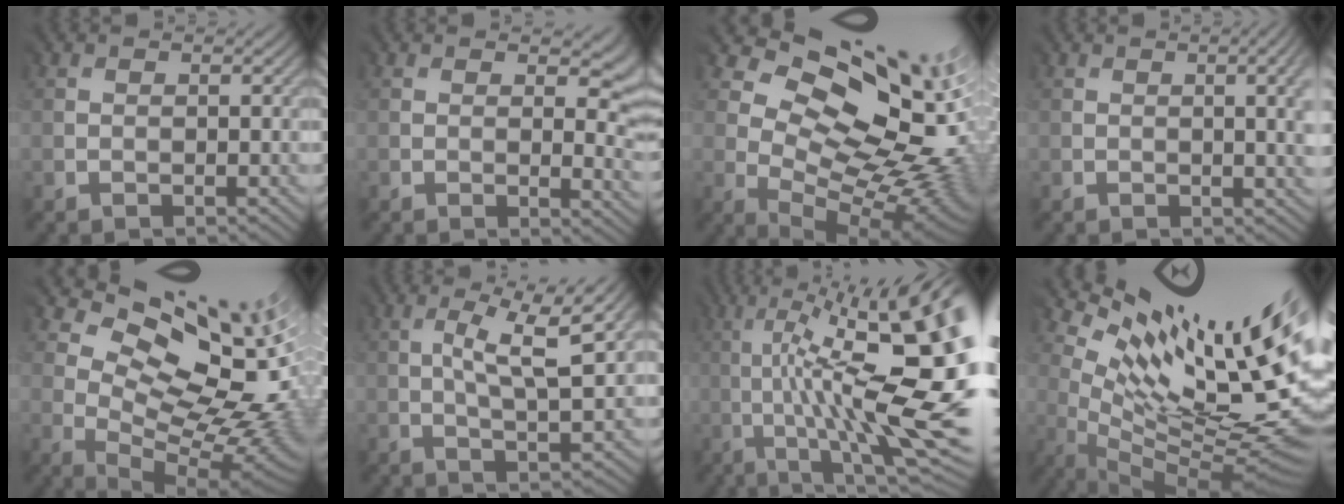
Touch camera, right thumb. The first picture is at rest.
{"total": 6.6, "force": [1.9, 2.8, 5.6], "torque": [-0.075, -0.001, 0.036]}
{"total": 15.8, "force": [4.6, 9.4, 11.8], "torque": [-0.135, 0.010, 0.114]}
{"total": 4.9, "force": [-0.5, 1.4, 4.7], "torque": [-0.024, 0.010, -0.012]}
{"total": 14.8, "force": [6.1, 8.0, 10.9], "torque": [-0.153, 0.014, 0.120]}
{"total": 7.1, "force": [1.1, 1.9, 6.8], "torque": [-0.119, -0.001, 0.022]}
{"total": 17.7, "force": [-1.3, 3.6, 17.3], "torque": [-0.246, 0.023, -0.001]}
{"total": 15.0, "force": [6.3, 4.1, 13.0], "torque": [-0.209, 0.000, 0.127]}